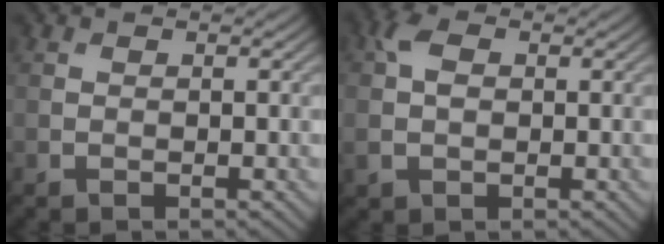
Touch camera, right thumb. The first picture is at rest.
{"total": 3.7, "force": [0.4, 2.6, 2.6], "torque": [-0.066, 0.004, 0.004]}